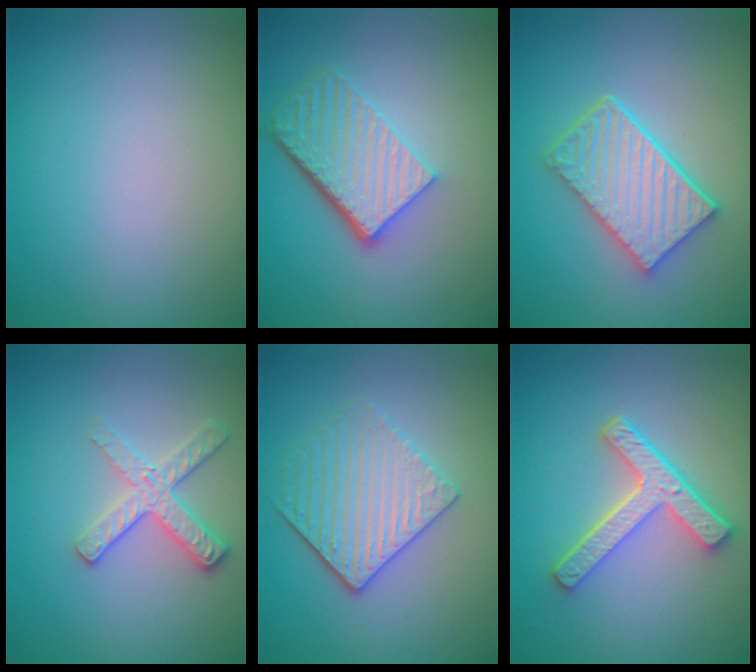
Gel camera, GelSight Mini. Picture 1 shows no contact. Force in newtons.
{"total": 5.7, "press": 3.9, "slide": 4.1}
{"total": 5.2, "press": 4.3, "slide": 3.0}
{"total": 2.6, "press": 2.4, "slide": 0.9}
{"total": 3.9, "press": 3.5, "slide": 1.7}
{"total": 5.0, "press": 3.7, "slide": 3.3}